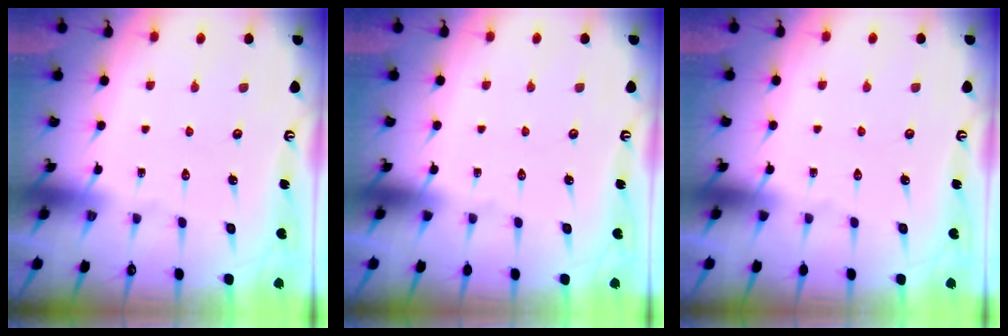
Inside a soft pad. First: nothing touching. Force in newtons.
{"total": 0.0}
{"total": 0.0}